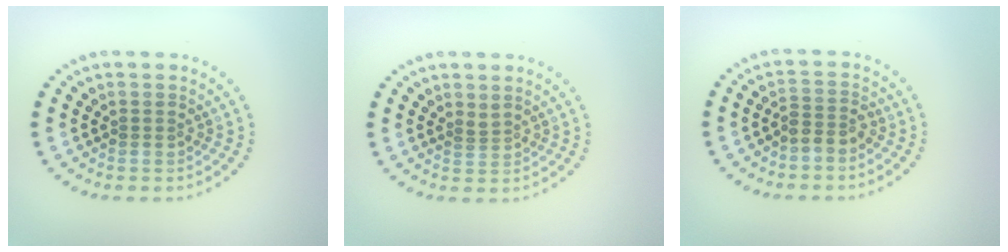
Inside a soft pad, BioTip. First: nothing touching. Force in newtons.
{"total": 0.6, "press": 0.3, "slide": 0.5}
{"total": 2.0, "press": 1.6, "slide": 1.2}